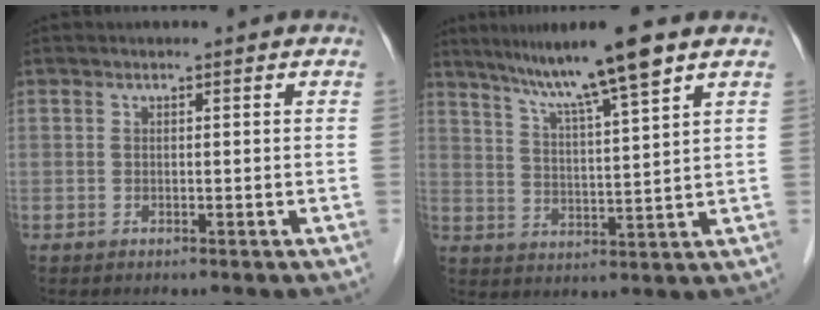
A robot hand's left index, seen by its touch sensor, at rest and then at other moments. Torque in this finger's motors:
{"motor_torque": [0.50, -0.46, 0.25, 0.09]}